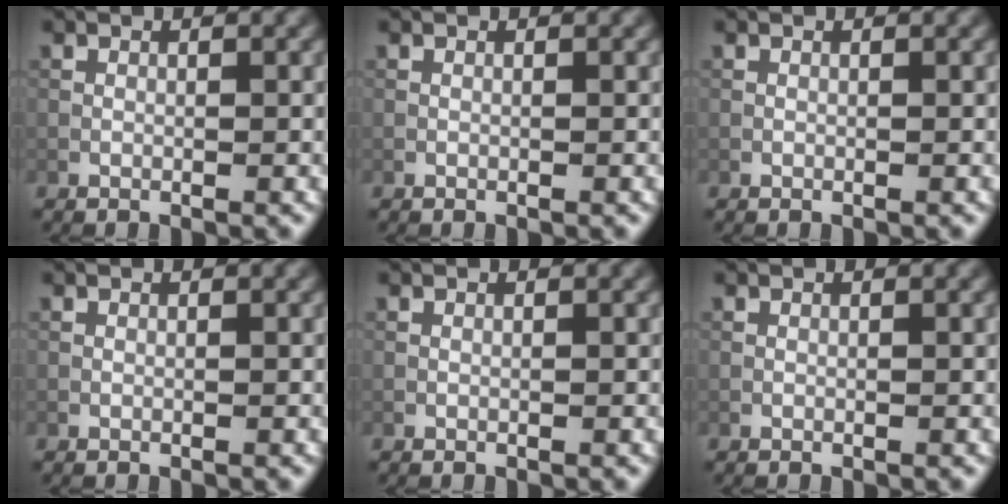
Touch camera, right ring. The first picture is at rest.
{"total": 0.0}
{"total": 0.0}
{"total": 0.0}
{"total": 0.0}
{"total": 0.0}